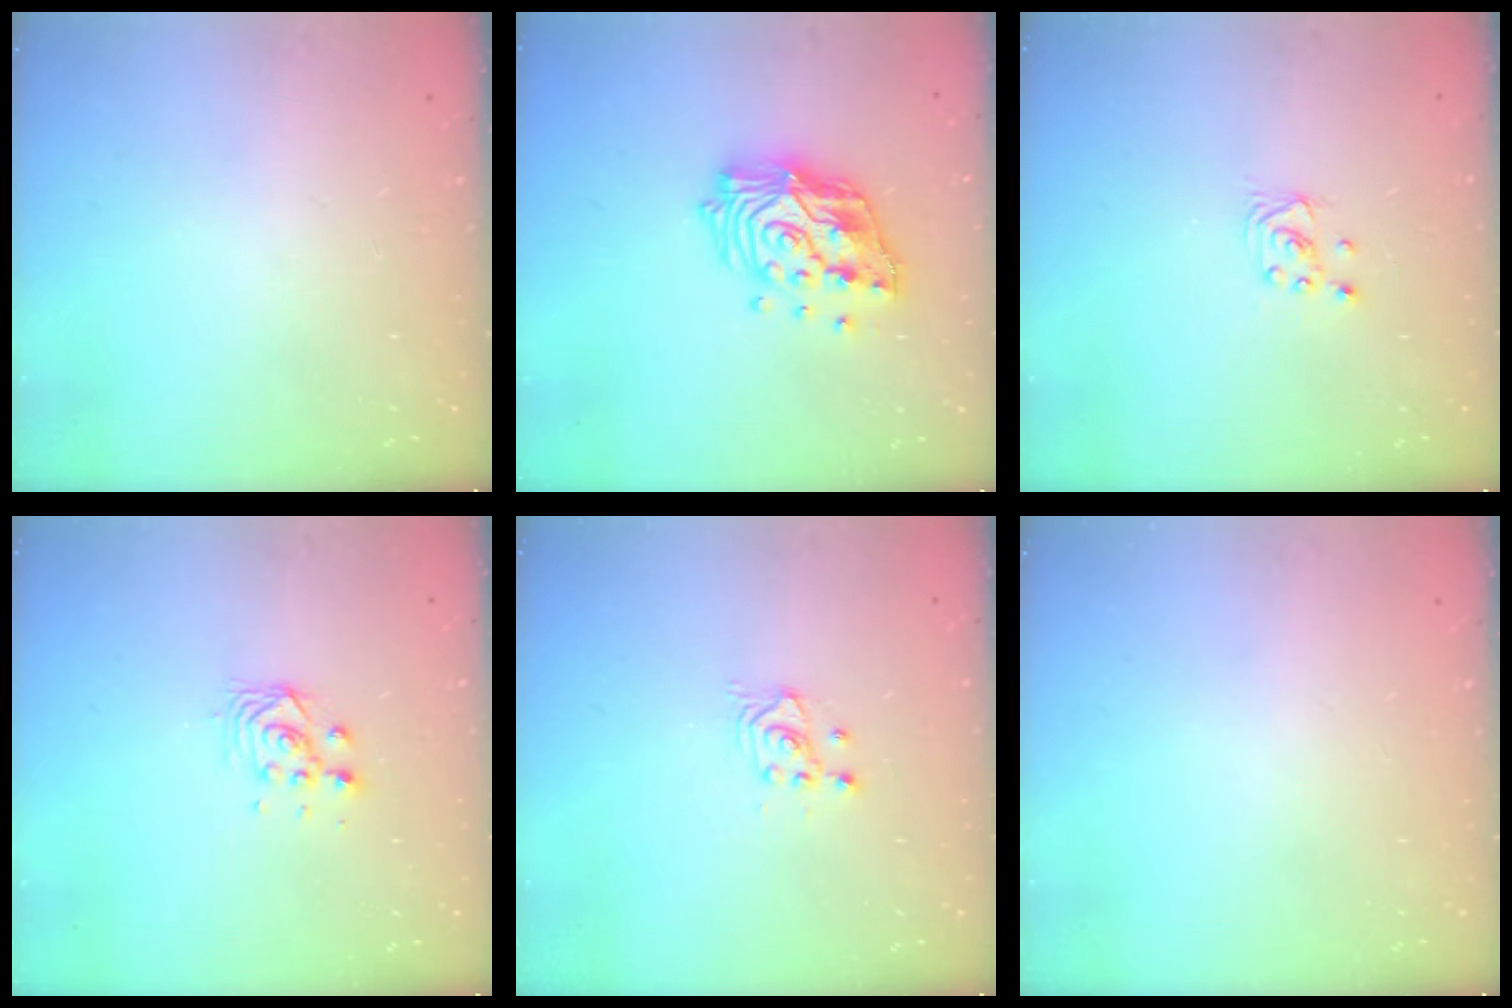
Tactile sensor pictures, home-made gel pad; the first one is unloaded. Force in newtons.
{"total": 17.3, "press": 17.1, "slide": 2.1}
{"total": 1.6, "press": 1.6, "slide": 0.0}
{"total": 2.9, "press": 2.8, "slide": 0.8}
{"total": 2.7, "press": 2.7, "slide": 0.3}
{"total": 0.0}